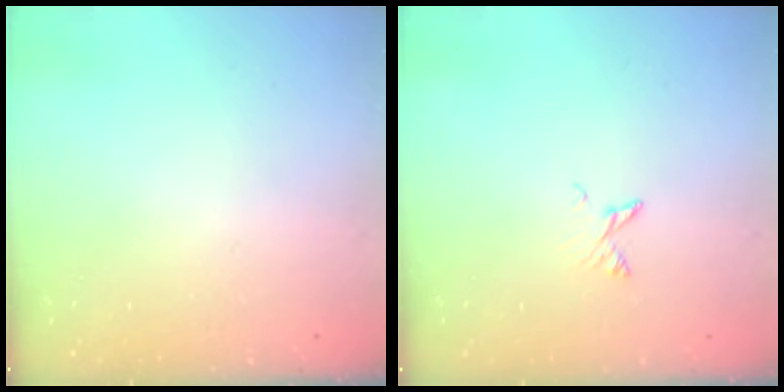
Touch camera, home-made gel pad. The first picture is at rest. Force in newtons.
{"total": 3.6, "press": 3.5, "slide": 0.5}